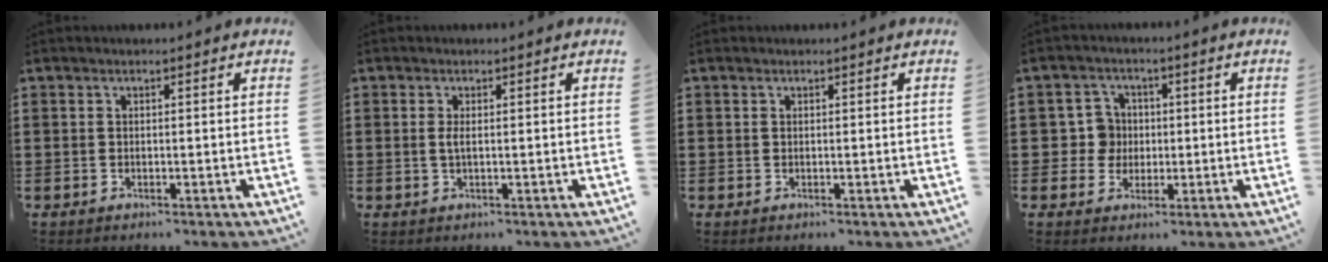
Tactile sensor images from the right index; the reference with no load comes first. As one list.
[{"total": 1.5, "force": [0.1, 0.3, 1.4], "torque": [-0.029, 0.000, 0.001]}, {"total": 0.0}, {"total": 4.9, "force": [0.0, 4.7, 1.5], "torque": [-0.048, 0.015, -0.002]}]